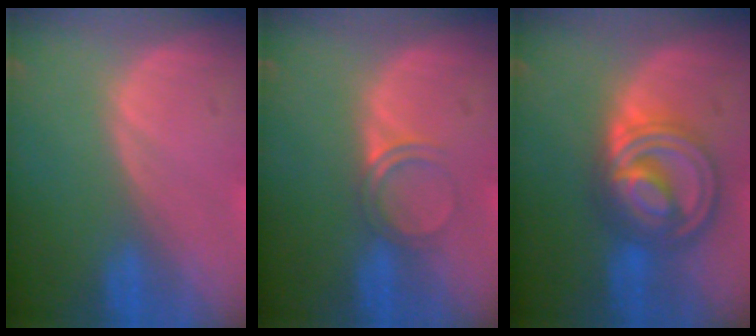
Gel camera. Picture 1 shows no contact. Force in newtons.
{"total": 2.9, "press": 2.6, "slide": 1.1}
{"total": 9.0, "press": 9.0, "slide": 0.7}